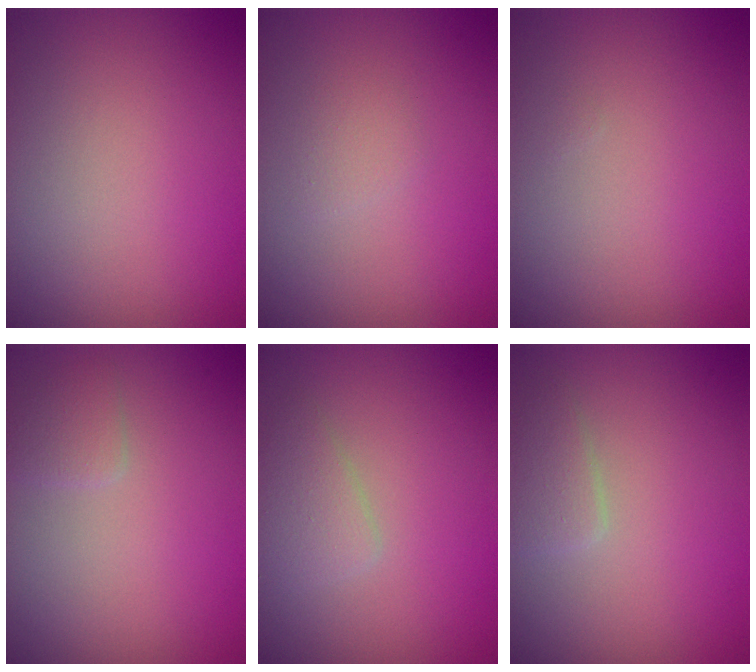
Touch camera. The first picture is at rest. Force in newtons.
{"total": 0.9, "press": 0.9, "slide": 0.1}
{"total": 0.0}
{"total": 1.3, "press": 1.3, "slide": 0.0}
{"total": 1.9, "press": 1.9, "slide": 0.0}
{"total": 1.7, "press": 1.7, "slide": 0.1}